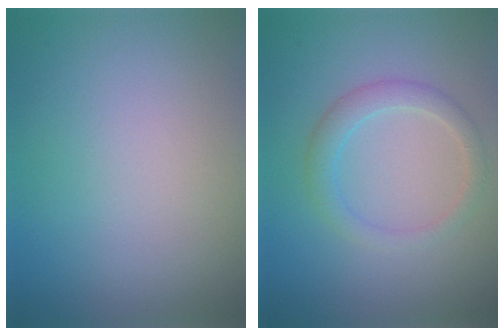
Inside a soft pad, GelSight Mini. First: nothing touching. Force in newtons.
{"total": 2.2, "press": 2.2, "slide": 0.0}